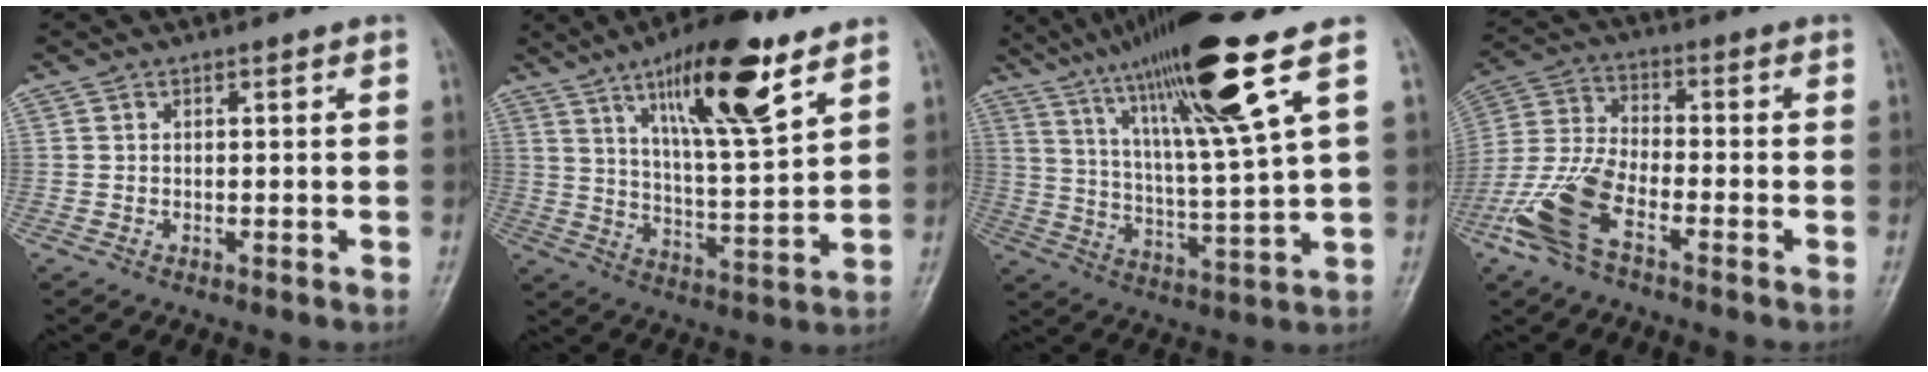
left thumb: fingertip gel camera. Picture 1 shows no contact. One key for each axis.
{"total": 17.3, "fx": 9.7, "fy": 3.9, "fz": 13.7, "tx": -0.209, "ty": -0.050, "tz": 0.166}
{"total": 19.2, "fx": 10.8, "fy": 0.6, "fz": 15.8, "tx": -0.267, "ty": -0.038, "tz": 0.189}
{"total": 11.7, "fx": -6.1, "fy": 4.8, "fz": 8.8, "tx": -0.200, "ty": 0.024, "tz": -0.127}